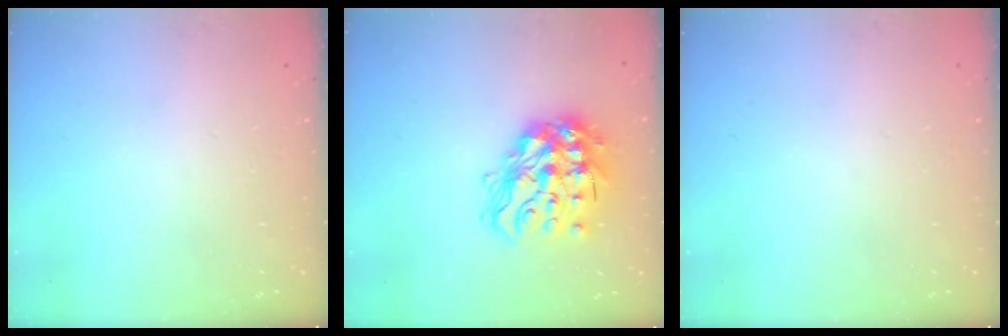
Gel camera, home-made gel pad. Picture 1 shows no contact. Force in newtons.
{"total": 19.5, "press": 19.5, "slide": 1.4}
{"total": 0.0}